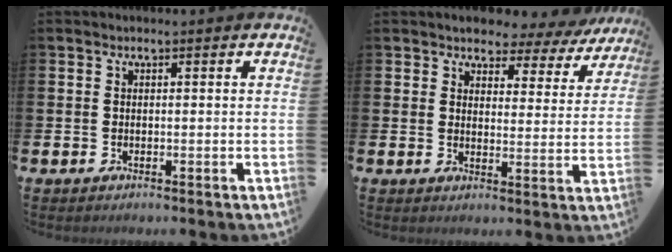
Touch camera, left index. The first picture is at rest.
{"total": 3.4, "force": [3.2, 1.2, 0.3], "torque": [-0.024, -0.030, 0.049]}